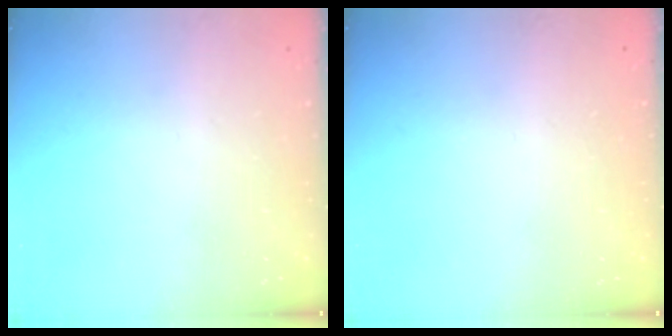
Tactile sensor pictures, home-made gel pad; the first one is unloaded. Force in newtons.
{"total": 1.5, "press": 1.5, "slide": 0.1}